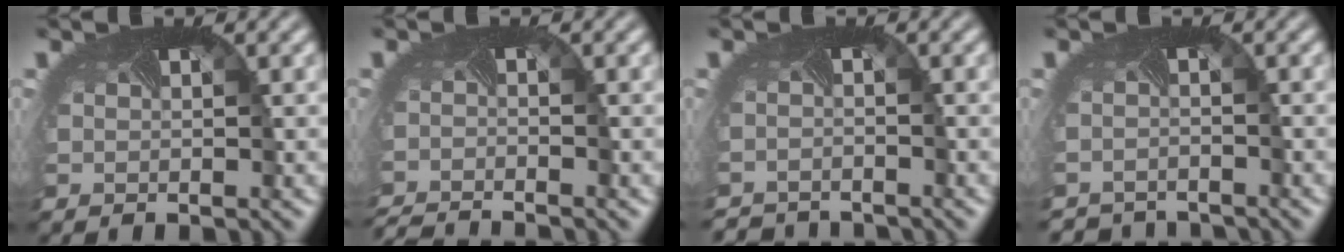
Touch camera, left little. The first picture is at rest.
{"total": 3.3, "force": [-3.3, -0.1, 0.3], "torque": [-0.010, -0.025, -0.063]}
{"total": 3.0, "force": [-3.0, 0.2, -0.4], "torque": [0.003, -0.018, -0.051]}
{"total": 3.0, "force": [-2.9, 0.2, -0.7], "torque": [0.008, -0.019, -0.049]}